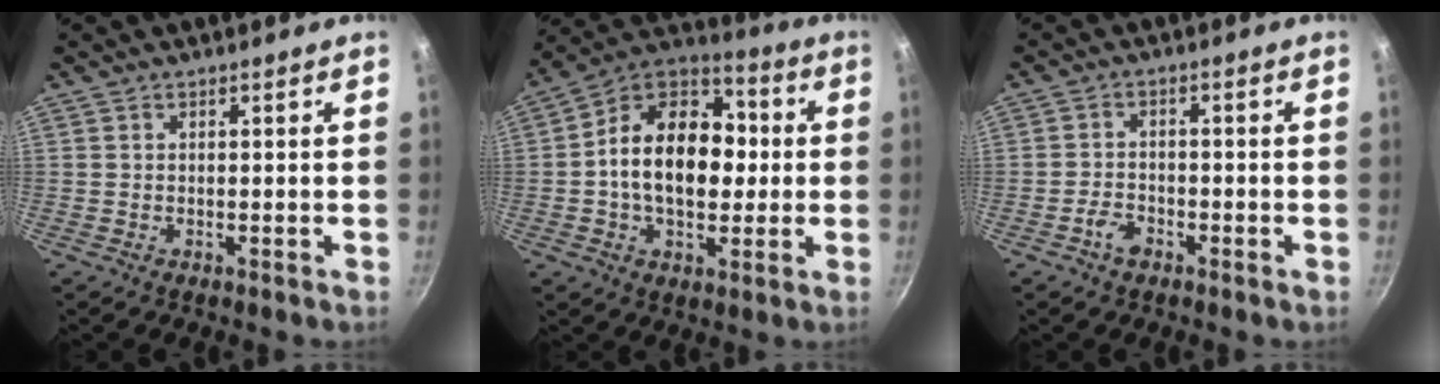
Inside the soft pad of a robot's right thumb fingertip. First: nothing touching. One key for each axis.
{"total": 19.2, "fx": -0.1, "fy": 13.1, "fz": 14.0, "tx": -0.195, "ty": 0.036, "tz": -0.021}
{"total": 3.2, "fx": -2.1, "fy": 1.8, "fz": 1.7, "tx": -0.031, "ty": 0.019, "tz": -0.040}